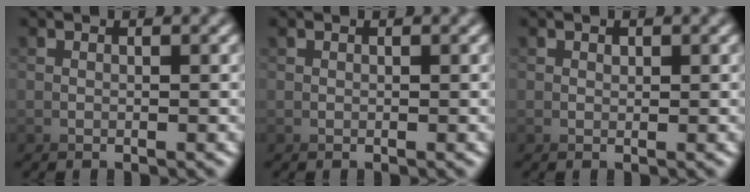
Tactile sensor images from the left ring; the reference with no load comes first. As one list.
[{"total": 0.0}, {"total": 0.9, "force": [0.2, 0.8, -0.1], "torque": [0.006, -0.001, 0.003]}]